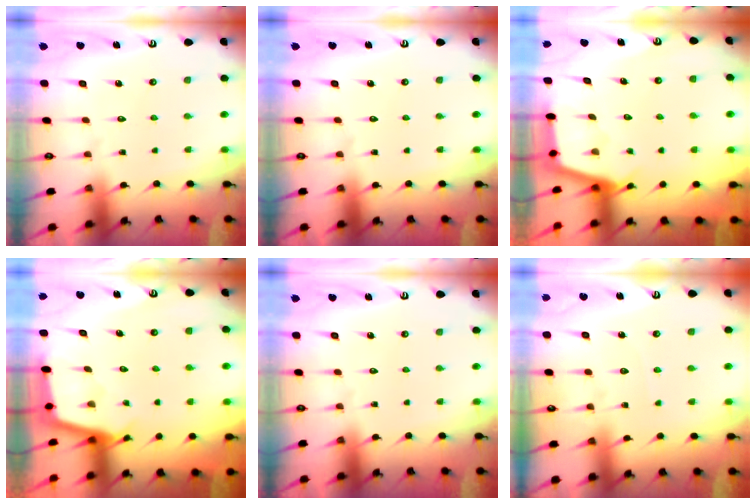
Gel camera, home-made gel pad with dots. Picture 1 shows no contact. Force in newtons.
{"total": 0.0}
{"total": 2.9, "press": 2.9, "slide": 0.3}
{"total": 2.9, "press": 2.9, "slide": 0.3}
{"total": 0.0}
{"total": 4.0, "press": 3.9, "slide": 0.5}